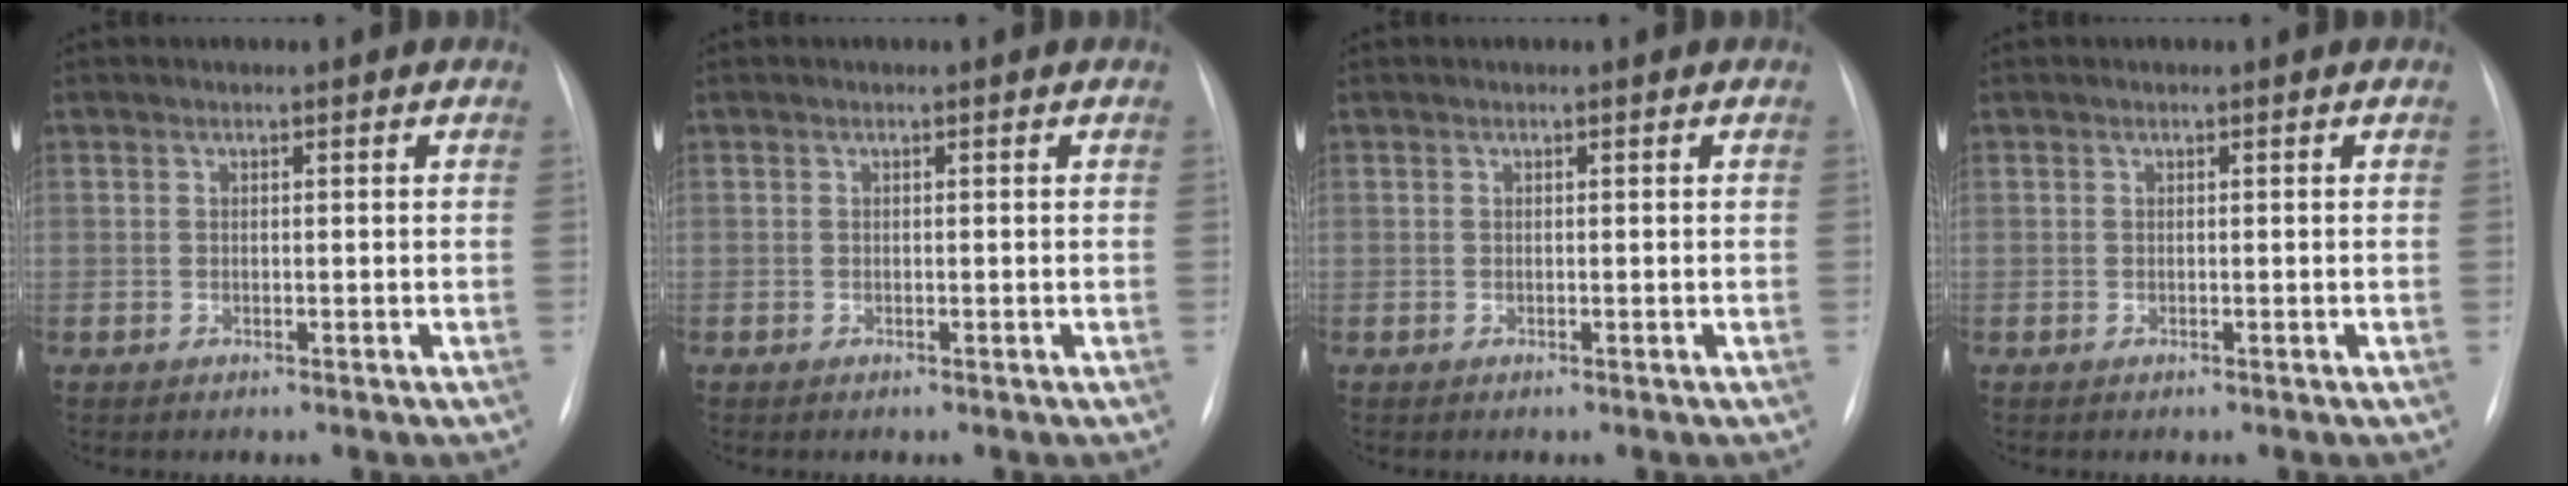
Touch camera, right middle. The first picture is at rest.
{"total": 0.0}
{"total": 0.0}
{"total": 0.0}